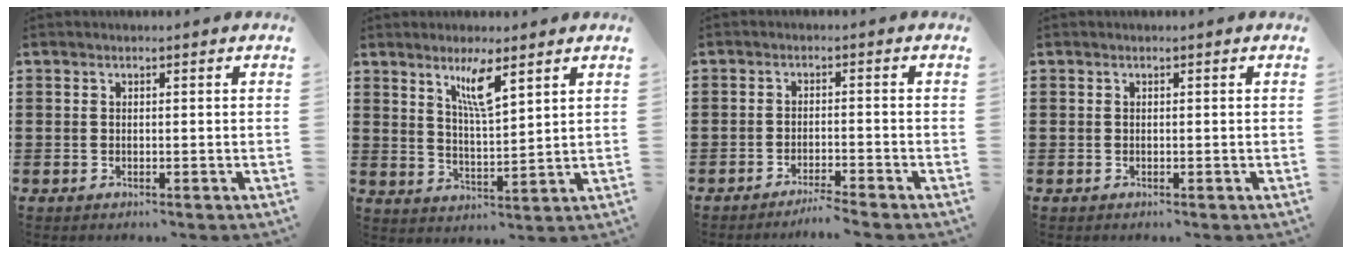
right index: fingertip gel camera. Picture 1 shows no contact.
{"total": 5.7, "force": [3.5, 0.9, 4.4], "torque": [-0.089, 0.002, 0.058]}
{"total": 2.6, "force": [-2.5, -0.4, 0.7], "torque": [-0.014, -0.001, -0.051]}
{"total": 0.0}